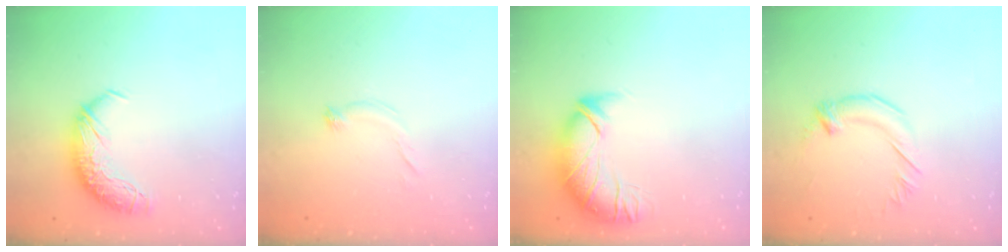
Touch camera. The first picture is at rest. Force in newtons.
{"total": 7.1, "press": 7.1, "slide": 0.8}
{"total": 2.8, "press": 1.3, "slide": 2.5}
{"total": 2.1, "press": 2.0, "slide": 0.5}